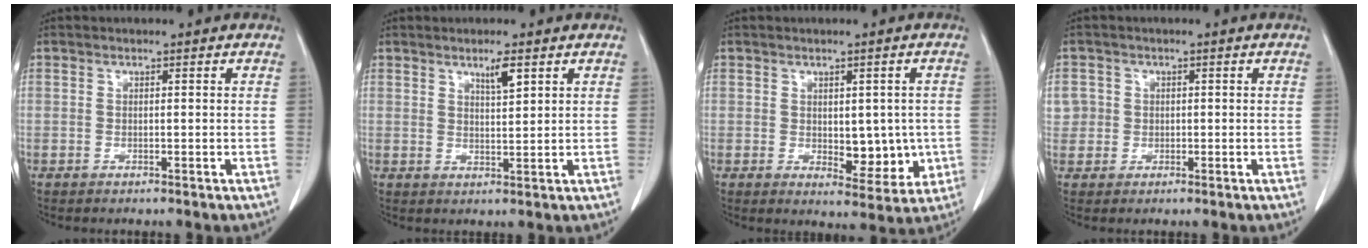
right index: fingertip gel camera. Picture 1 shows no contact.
{"total": 3.3, "force": [2.0, 0.3, 2.6], "torque": [-0.045, -0.005, 0.036]}
{"total": 7.1, "force": [-0.4, 3.7, 6.0], "torque": [-0.064, -0.003, 0.007]}
{"total": 3.5, "force": [0.5, 3.4, 0.2], "torque": [0.012, 0.008, 0.011]}